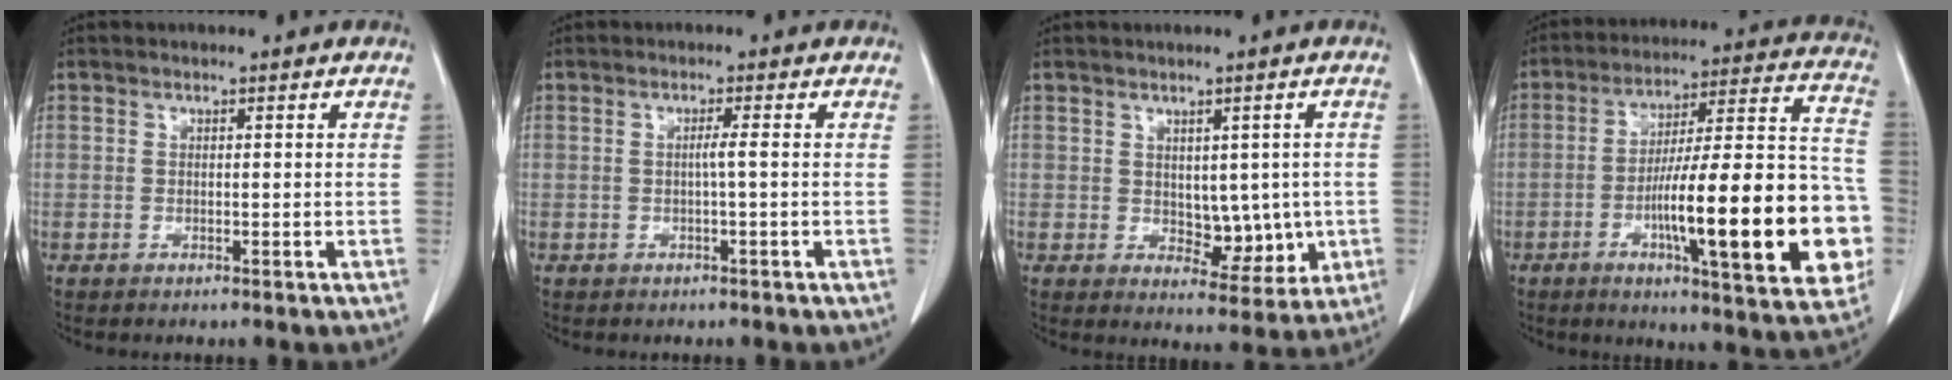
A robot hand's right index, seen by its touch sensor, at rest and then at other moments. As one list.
[{"total": 1.3, "force": [-0.2, -0.4, 1.2], "torque": [-0.020, 0.002, -0.004]}, {"total": 6.1, "force": [-0.1, 3.7, 4.9], "torque": [-0.050, -0.001, 0.017]}, {"total": 24.4, "force": [-6.4, 3.8, 23.2], "torque": [-0.284, 0.020, -0.085]}]